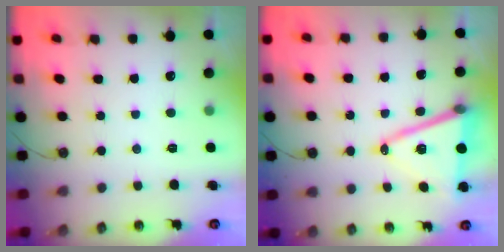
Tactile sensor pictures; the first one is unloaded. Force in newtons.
{"total": 14.7, "press": 14.1, "slide": 4.0}